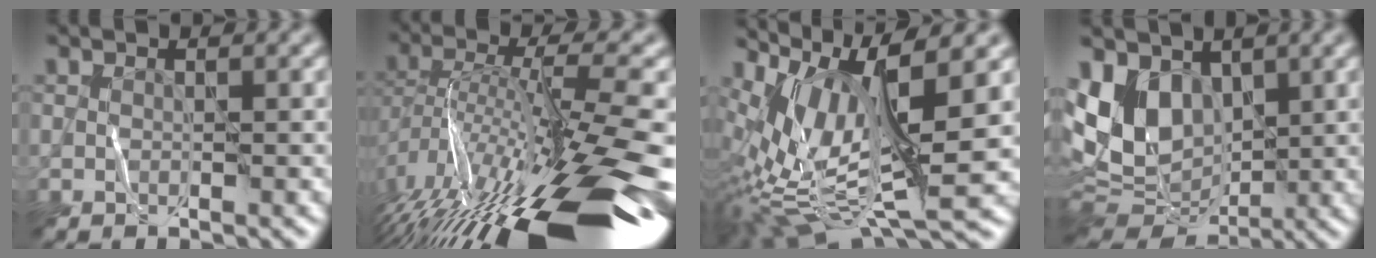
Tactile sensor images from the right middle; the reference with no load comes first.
{"total": 16.1, "force": [-8.1, 4.0, 13.3], "torque": [-0.264, 0.019, -0.135]}
{"total": 11.3, "force": [1.1, 3.6, 10.7], "torque": [-0.232, 0.001, 0.054]}
{"total": 8.9, "force": [2.2, 6.1, 6.1], "torque": [-0.151, -0.006, 0.052]}